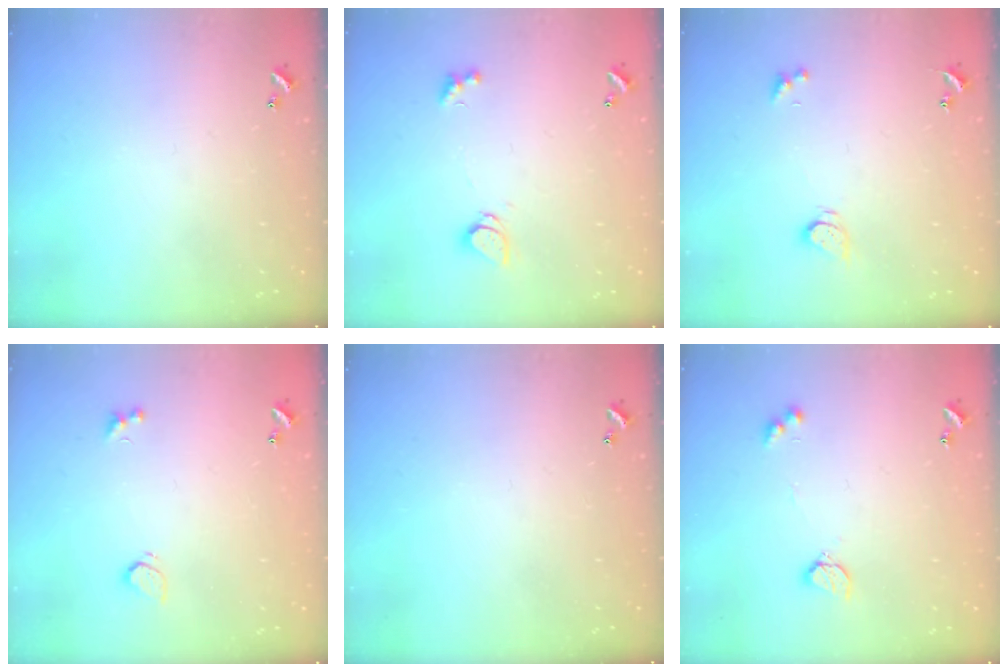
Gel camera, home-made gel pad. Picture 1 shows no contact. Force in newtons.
{"total": 1.6, "press": 1.6, "slide": 0.2}
{"total": 2.7, "press": 2.7, "slide": 0.3}
{"total": 2.1, "press": 1.8, "slide": 1.2}
{"total": 0.0}
{"total": 4.1, "press": 4.0, "slide": 0.8}